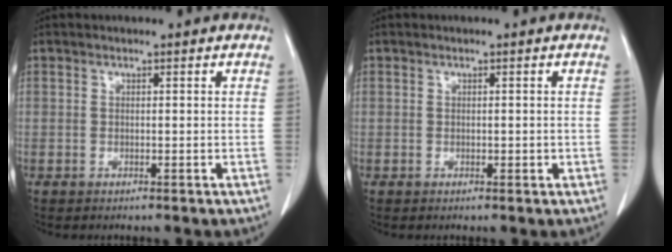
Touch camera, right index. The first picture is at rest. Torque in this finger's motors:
{"motor_torque": [-0.16, 0.31, -0.05, 0.01]}